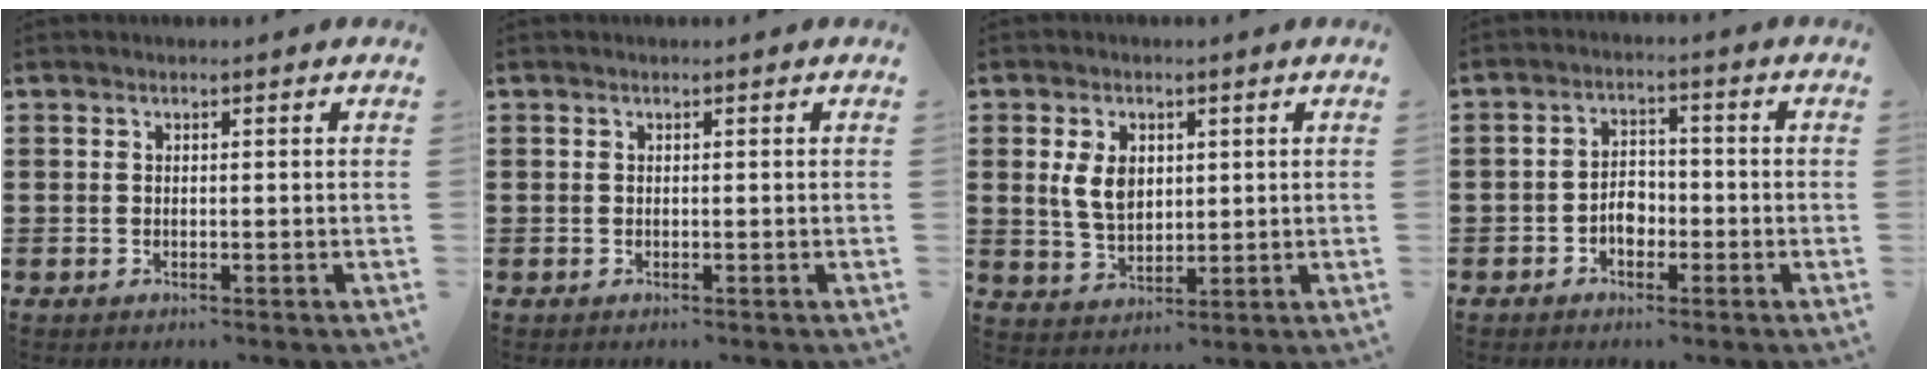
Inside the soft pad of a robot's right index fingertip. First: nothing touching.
{"total": 0.0}
{"total": 5.8, "force": [1.2, 3.7, 4.3], "torque": [-0.101, 0.008, 0.020]}
{"total": 3.5, "force": [-1.4, 2.3, 2.2], "torque": [-0.037, 0.002, -0.029]}